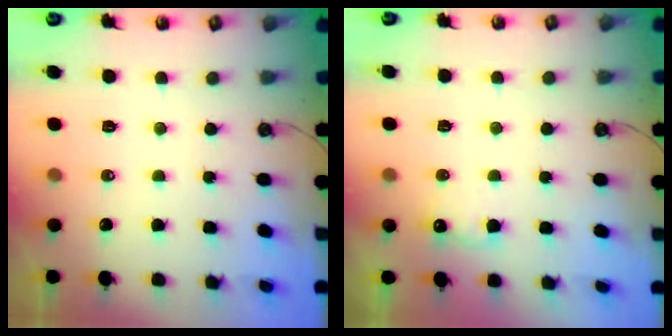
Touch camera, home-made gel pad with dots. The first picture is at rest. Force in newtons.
{"total": 6.6, "press": 6.5, "slide": 1.1}